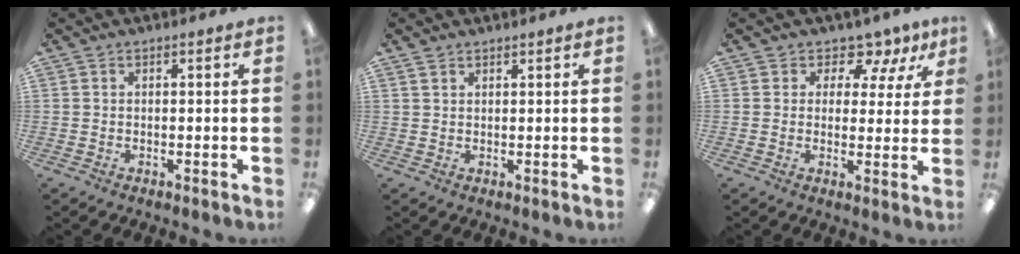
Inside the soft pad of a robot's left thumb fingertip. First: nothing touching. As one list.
[{"total": 1.3, "force": [1.2, 0.4, 0.4], "torque": [-0.011, -0.002, 0.022]}, {"total": 6.2, "force": [4.4, 3.7, 2.3], "torque": [-0.037, -0.031, 0.079]}]